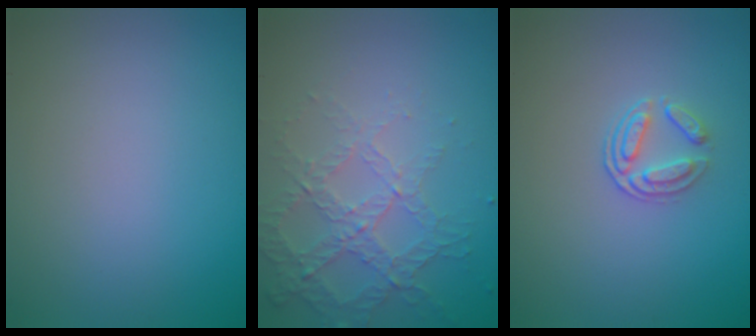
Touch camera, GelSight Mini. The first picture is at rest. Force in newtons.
{"total": 4.2, "press": 3.0, "slide": 2.9}
{"total": 2.0, "press": 1.4, "slide": 1.4}